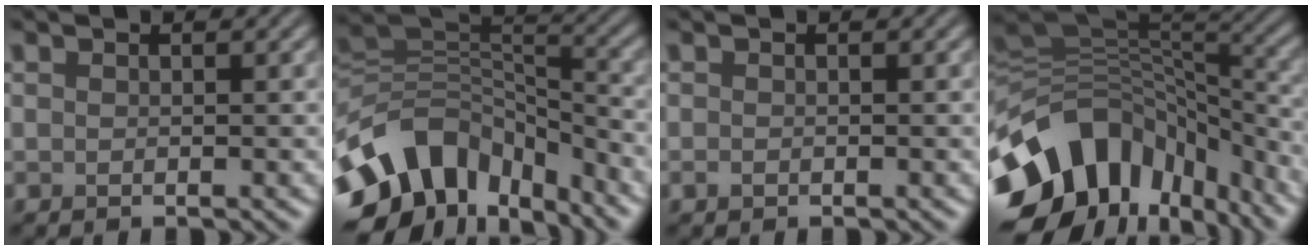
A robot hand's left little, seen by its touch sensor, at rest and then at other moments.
{"total": 11.7, "force": [-6.3, 7.8, 6.1], "torque": [-0.122, 0.013, -0.116]}
{"total": 0.6, "force": [-0.3, 0.4, 0.3], "torque": [-0.003, -0.005, -0.006]}
{"total": 14.4, "force": [-6.7, 10.0, 7.9], "torque": [-0.172, 0.000, -0.106]}